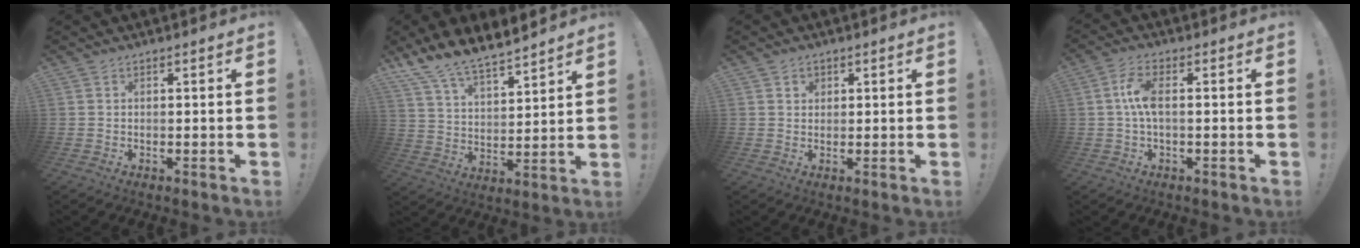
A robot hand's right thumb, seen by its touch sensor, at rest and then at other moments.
{"total": 10.6, "force": [10.0, 2.0, 2.9], "torque": [-0.075, -0.081, 0.183]}
{"total": 1.8, "force": [0.9, 1.5, 0.4], "torque": [0.006, -0.005, 0.013]}
{"total": 6.9, "force": [0.1, 2.5, 6.4], "torque": [-0.132, 0.004, 0.003]}